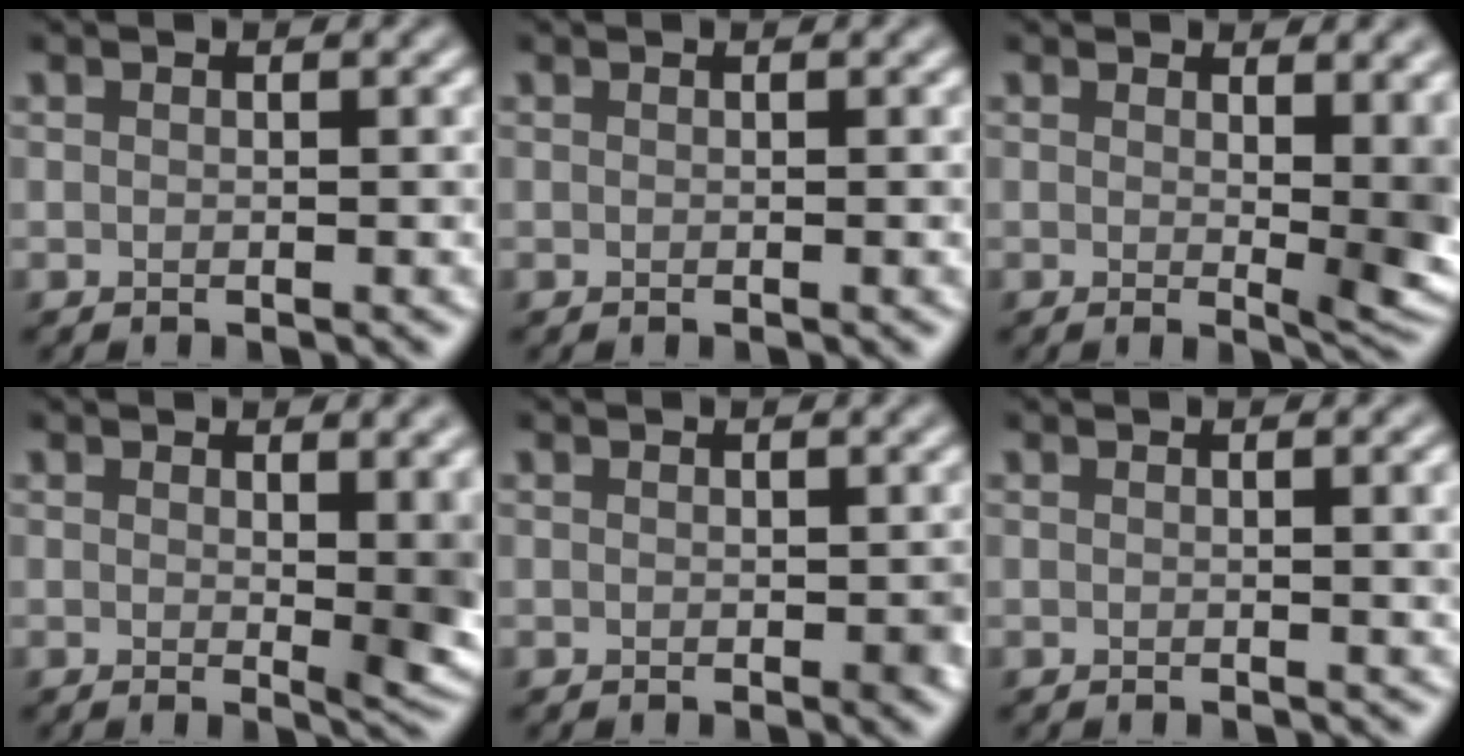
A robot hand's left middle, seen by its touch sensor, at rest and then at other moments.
{"total": 0.0}
{"total": 6.6, "force": [1.1, 2.3, 6.1], "torque": [-0.066, -0.016, 0.025]}
{"total": 5.2, "force": [0.9, 1.4, 4.9], "torque": [-0.059, -0.011, 0.020]}
{"total": 1.0, "force": [0.0, 0.6, 0.7], "torque": [-0.010, -0.002, 0.000]}
{"total": 2.1, "force": [0.5, 0.5, 2.0], "torque": [-0.021, 0.002, 0.008]}